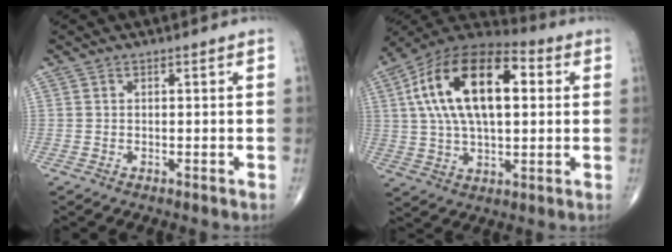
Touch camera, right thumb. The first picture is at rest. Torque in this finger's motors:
{"motor_torque": [-0.72, 2.00, 1.79, 0.95, 0.41]}